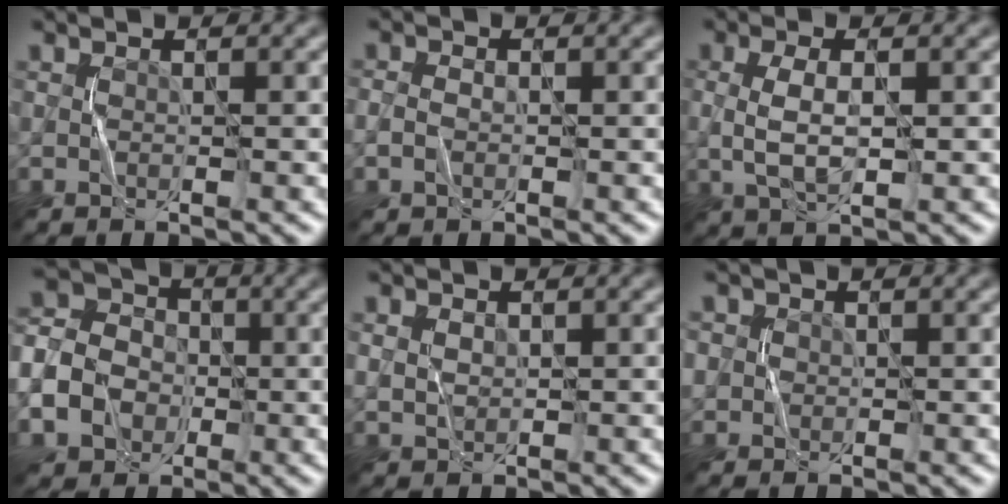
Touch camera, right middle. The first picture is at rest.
{"total": 1.0, "force": [-0.3, 0.7, 0.6], "torque": [-0.011, 0.002, -0.006]}
{"total": 3.0, "force": [-0.1, 1.2, 2.7], "torque": [-0.063, -0.001, 0.000]}
{"total": 7.8, "force": [-2.4, 6.5, 3.5], "torque": [-0.082, -0.019, -0.065]}
{"total": 1.3, "force": [0.4, 1.1, 0.6], "torque": [-0.015, -0.002, 0.012]}
{"total": 2.4, "force": [0.9, 2.2, 0.7], "torque": [-0.019, 0.006, 0.012]}